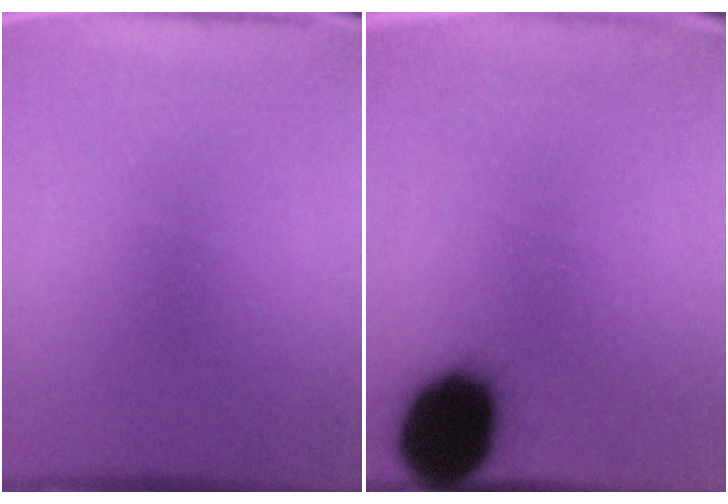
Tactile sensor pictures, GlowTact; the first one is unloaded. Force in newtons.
{"total": 16.8}